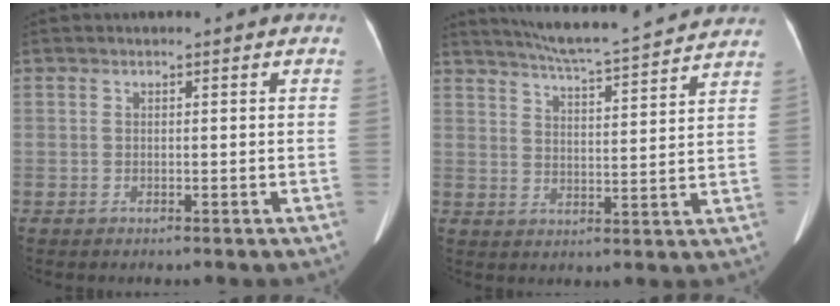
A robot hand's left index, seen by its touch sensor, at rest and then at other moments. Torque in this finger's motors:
{"motor_torque": [0.74, -1.39, -0.06, 0.02]}